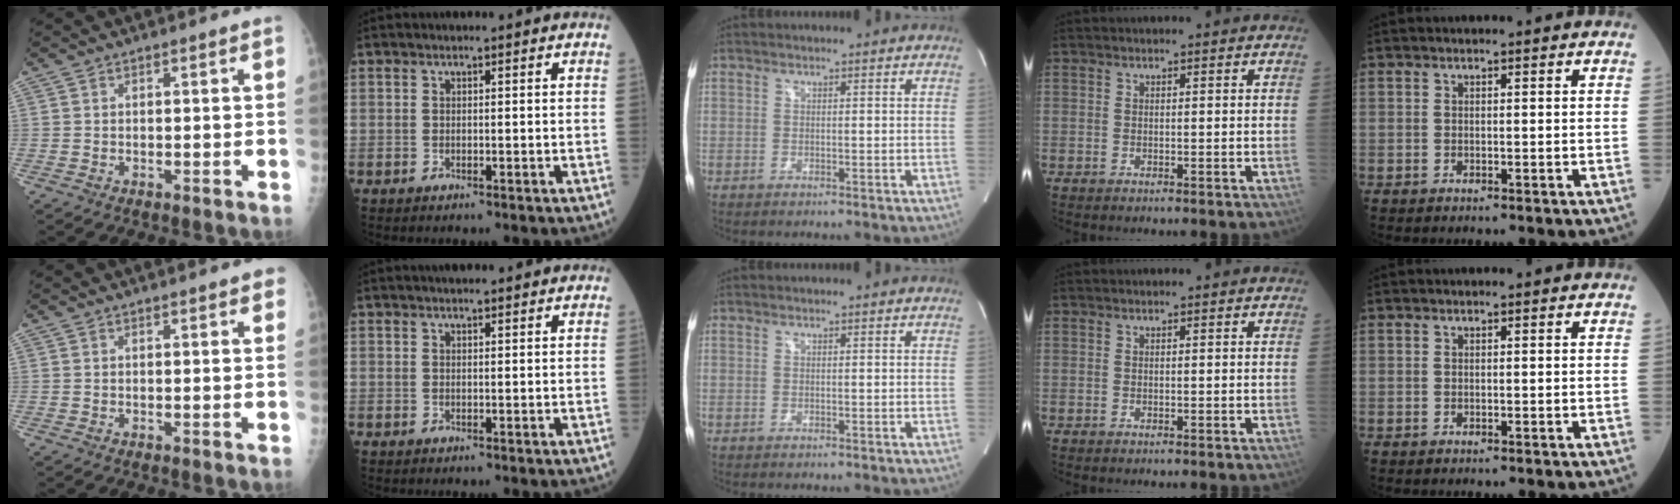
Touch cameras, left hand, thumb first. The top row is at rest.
{"thumb": {"total": 2.2, "force": [1.4, 0.6, 1.6], "torque": [-0.014, 0.000, 0.015]}, "index": {"total": 4.1, "force": [3.5, 0.7, 2.1], "torque": [-0.025, 0.021, 0.044]}}